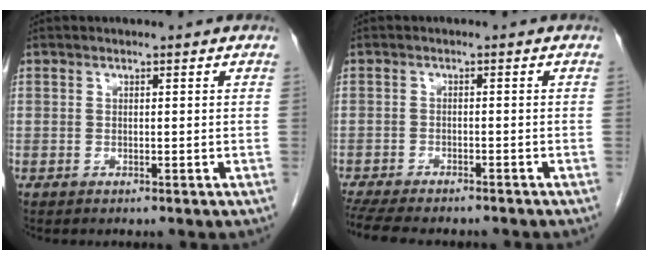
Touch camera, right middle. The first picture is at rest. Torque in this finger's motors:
{"motor_torque": [0.54, -0.38, 0.10, 0.06]}